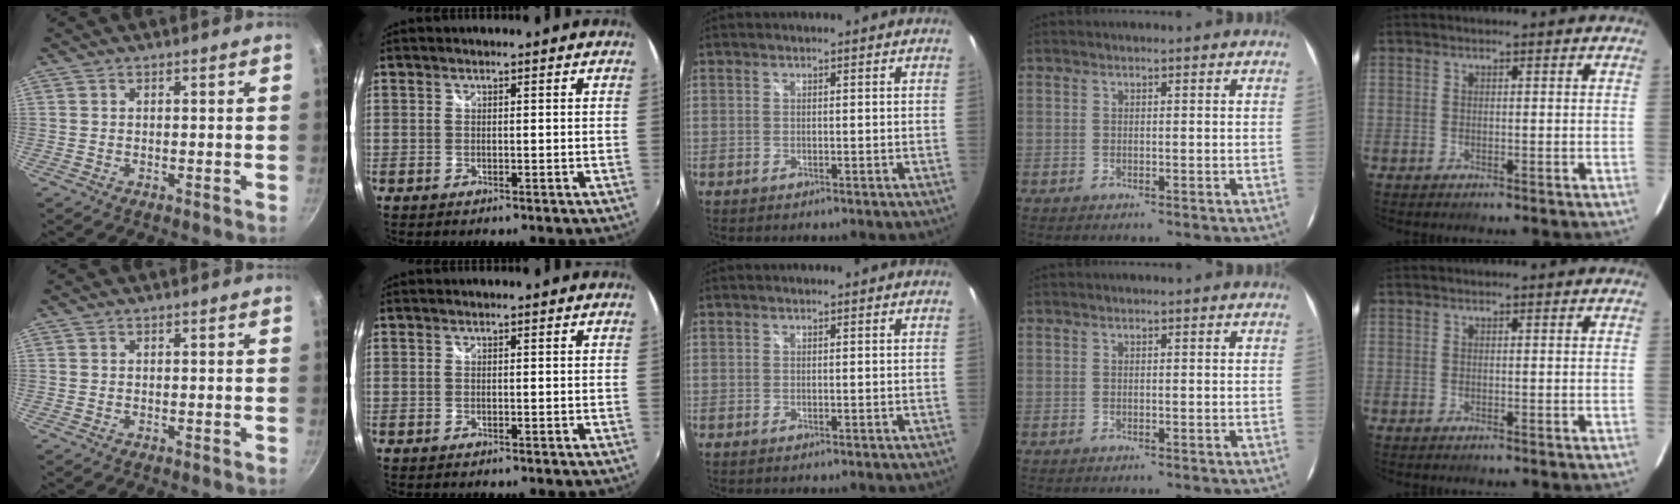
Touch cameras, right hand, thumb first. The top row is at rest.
{}